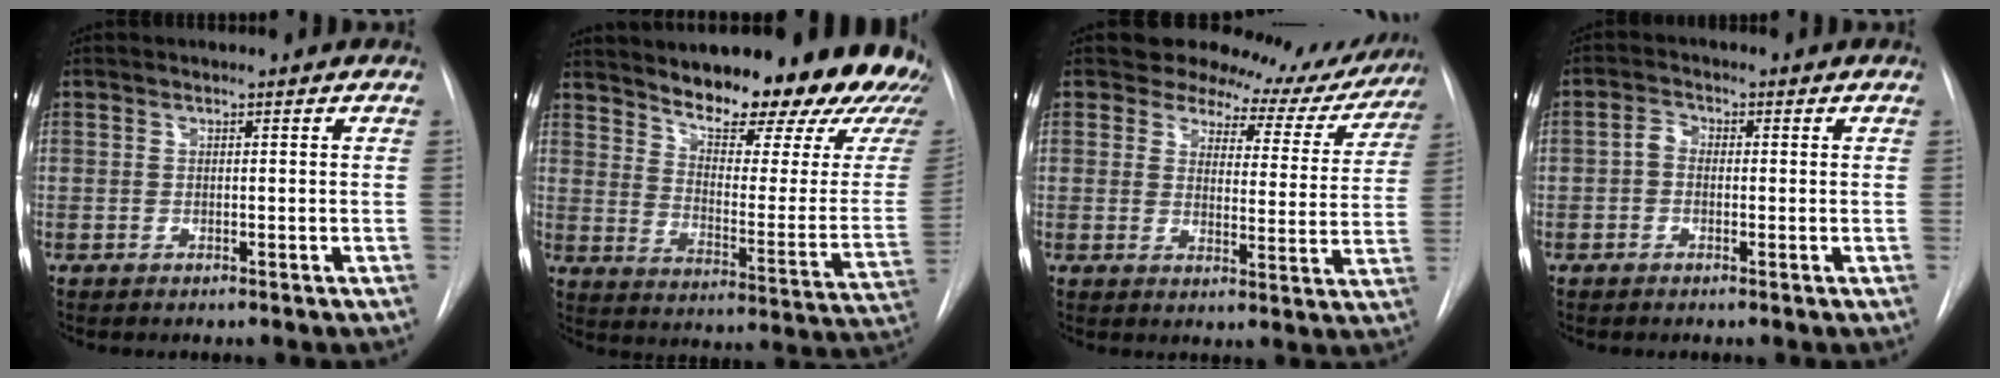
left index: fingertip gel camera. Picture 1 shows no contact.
{"total": 26.6, "force": [21.2, 4.7, 15.4], "torque": [-0.225, -0.071, 0.274]}
{"total": 12.4, "force": [11.5, 4.4, 0.7], "torque": [0.021, -0.025, 0.110]}
{"total": 2.1, "force": [-0.2, 1.6, 1.4], "torque": [-0.025, 0.011, -0.008]}